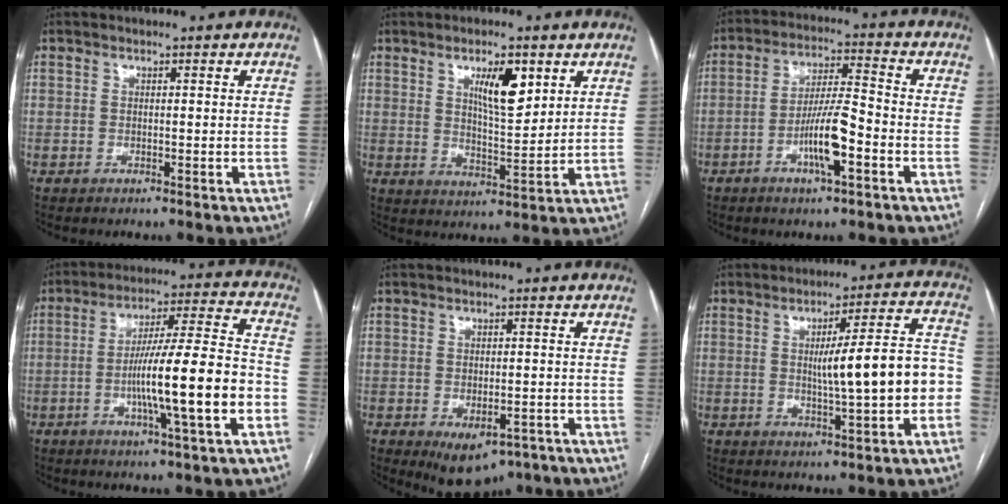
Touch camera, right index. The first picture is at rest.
{"total": 7.7, "force": [3.6, 2.1, 6.4], "torque": [-0.111, -0.003, 0.063]}
{"total": 9.1, "force": [-3.6, 1.2, 8.2], "torque": [-0.156, 0.003, -0.063]}
{"total": 16.5, "force": [-4.3, 0.3, 15.9], "torque": [-0.264, 0.006, -0.070]}
{"total": 7.3, "force": [-4.1, 4.0, 4.5], "torque": [-0.062, -0.004, -0.052]}
{"total": 12.3, "force": [-1.1, 1.3, 12.2], "torque": [-0.168, 0.028, -0.011]}